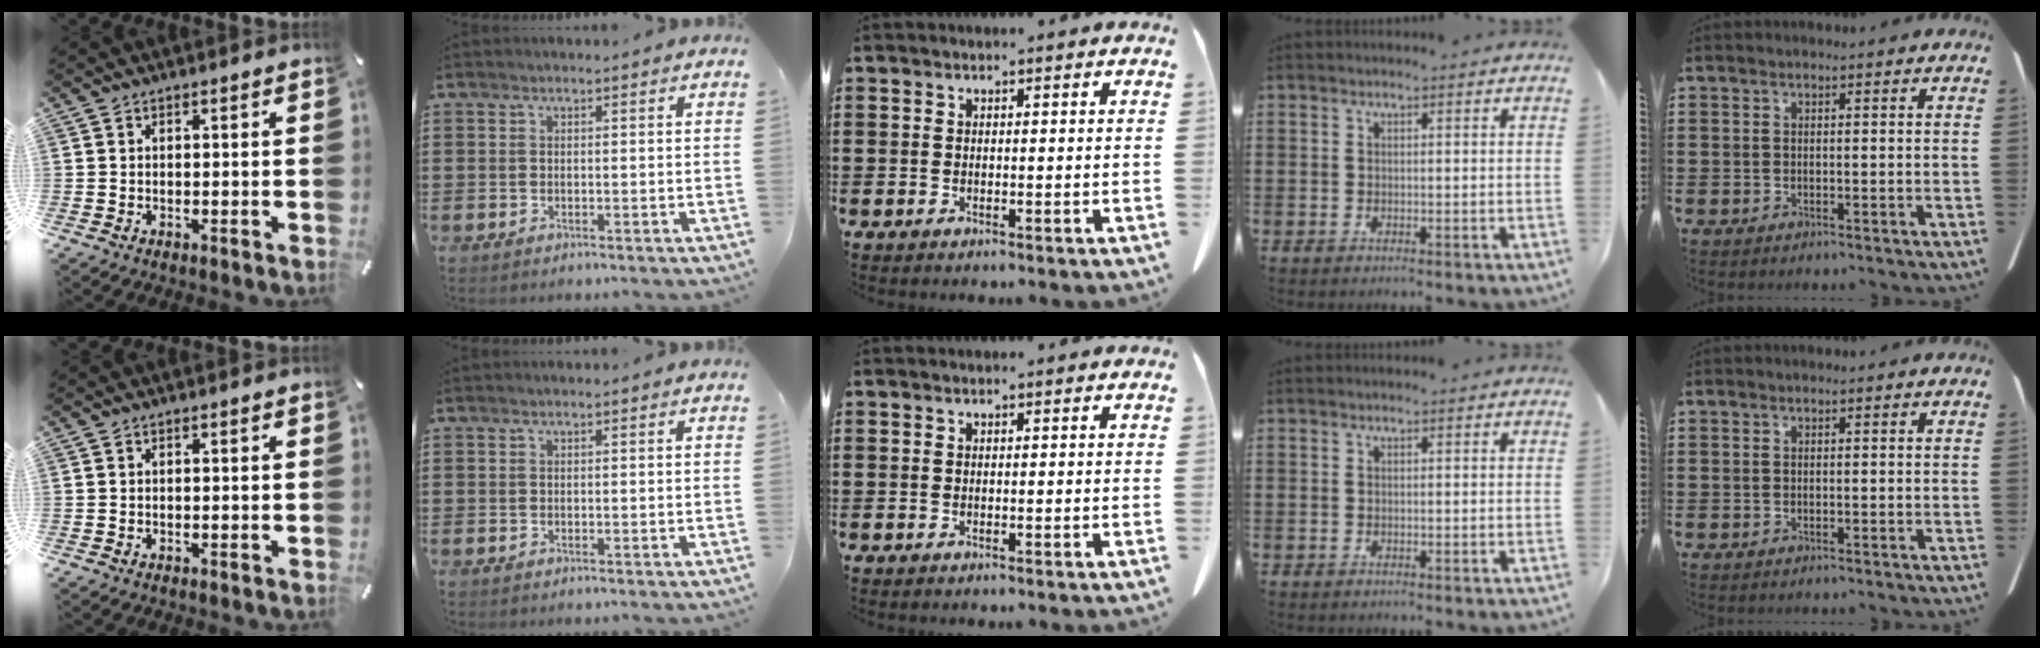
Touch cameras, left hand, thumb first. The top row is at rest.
{}